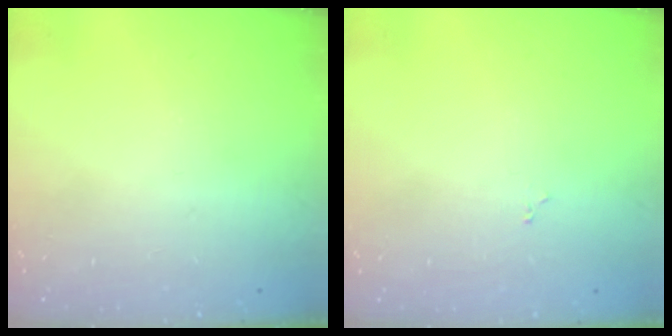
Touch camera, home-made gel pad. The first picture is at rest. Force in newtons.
{"total": 1.9, "press": 1.9, "slide": 0.3}